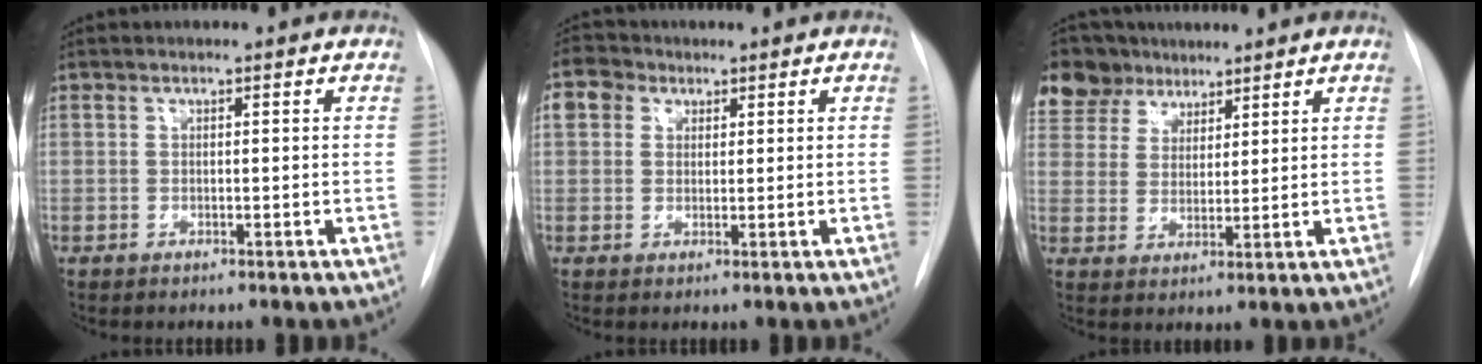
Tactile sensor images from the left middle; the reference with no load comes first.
{"total": 5.0, "force": [2.1, 4.1, 1.9], "torque": [-0.047, 0.020, 0.038]}
{"total": 10.1, "force": [7.6, 6.3, 1.8], "torque": [-0.037, 0.028, 0.146]}